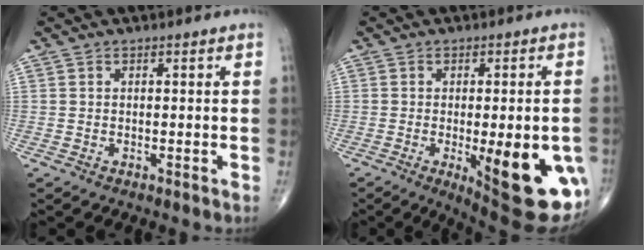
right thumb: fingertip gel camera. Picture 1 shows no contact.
{"total": 19.1, "force": [-5.2, 6.1, 17.4], "torque": [-0.169, -0.011, -0.043]}